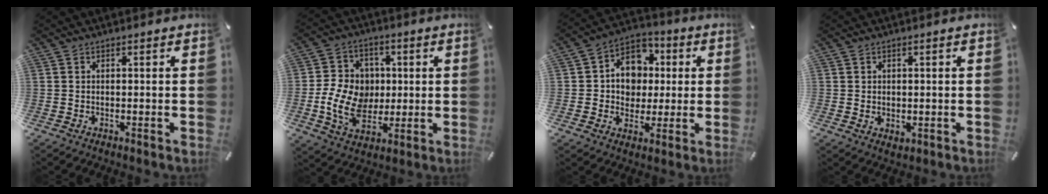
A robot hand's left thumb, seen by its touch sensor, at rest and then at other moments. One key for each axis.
{"total": 13.0, "fx": -0.7, "fy": 10.7, "fz": 7.4, "tx": -0.157, "ty": 0.010, "tz": -0.011}
{"total": 10.4, "fx": 0.4, "fy": 9.5, "fz": 4.2, "tx": -0.068, "ty": 0.006, "tz": 0.011}
{"total": 1.1, "fx": 0.0, "fy": 1.0, "fz": 0.5, "tx": -0.010, "ty": 0.005, "tz": -0.001}